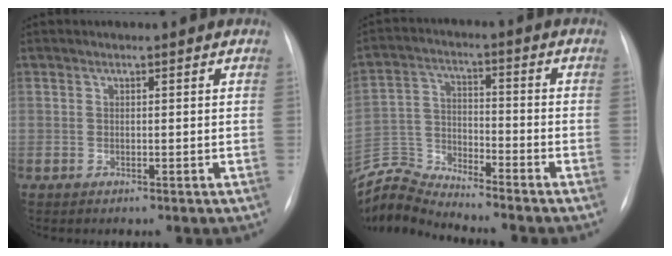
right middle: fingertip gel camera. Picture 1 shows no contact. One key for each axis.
{"total": 7.6, "fx": -7.3, "fy": -1.4, "fz": -1.3, "tx": 0.012, "ty": 0.014, "tz": -0.140}